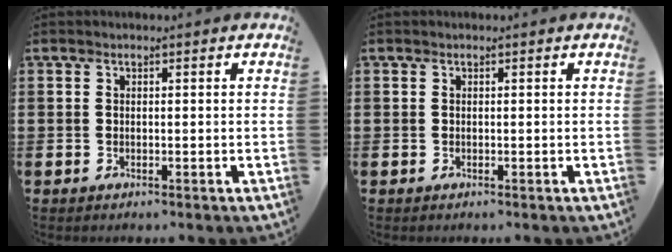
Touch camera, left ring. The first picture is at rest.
{"total": 0.0}